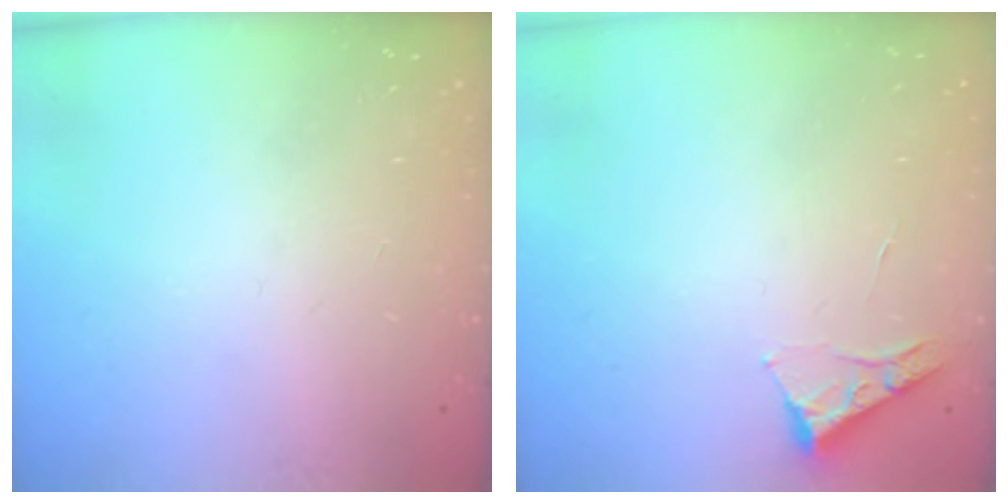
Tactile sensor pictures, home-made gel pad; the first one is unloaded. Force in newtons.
{"total": 3.4, "press": 3.3, "slide": 0.5}